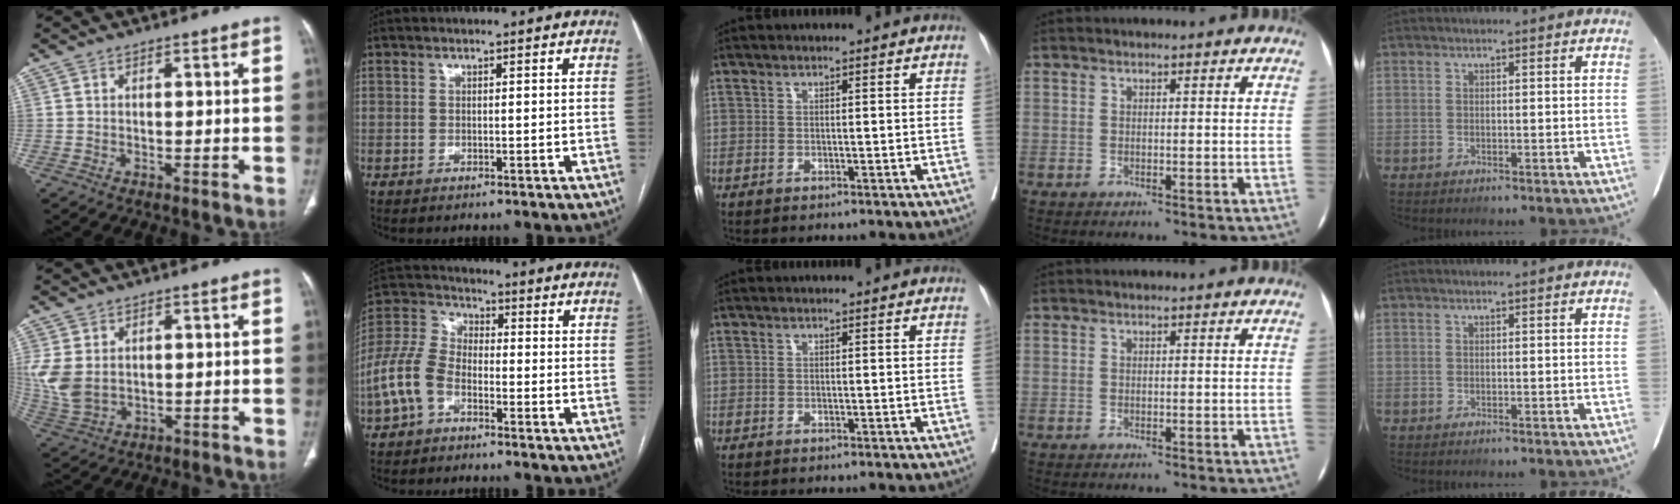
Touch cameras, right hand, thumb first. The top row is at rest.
{"thumb": {"total": 7.4, "force": [0.7, 5.3, 5.2], "torque": [-0.125, -0.005, 0.028]}, "index": {"total": 8.5, "force": [-3.7, 5.0, 5.8], "torque": [-0.153, 0.018, -0.083]}}